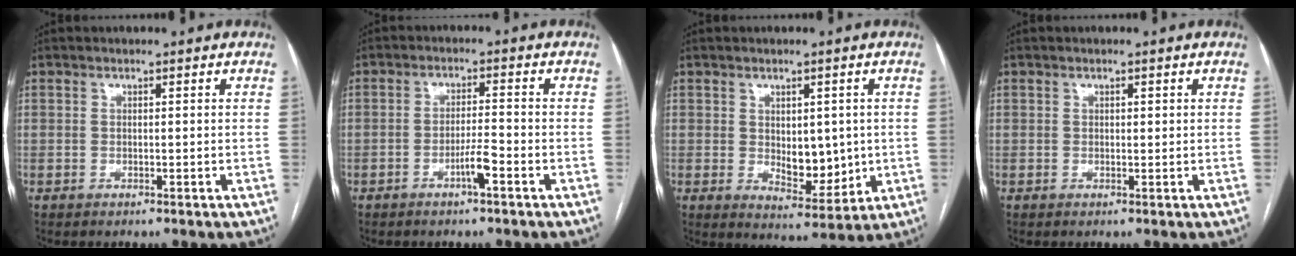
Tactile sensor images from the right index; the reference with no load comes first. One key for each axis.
{"total": 3.7, "fx": -2.0, "fy": 0.1, "fz": 3.2, "tx": -0.057, "ty": -0.002, "tz": -0.036}
{"total": 7.1, "fx": 0.1, "fy": 3.8, "fz": 6.1, "tx": -0.086, "ty": -0.006, "tz": 0.016}
{"total": 0.5, "fx": 0.3, "fy": 0.2, "fz": 0.3, "tx": -0.002, "ty": 0.000, "tz": 0.004}